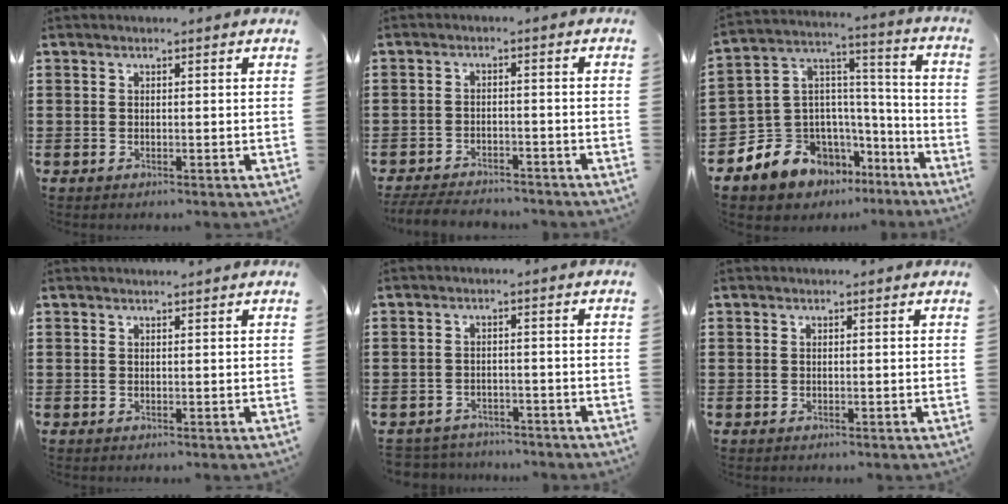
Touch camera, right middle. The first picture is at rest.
{"total": 4.1, "force": [-3.9, 0.8, 0.6], "torque": [-0.016, 0.003, -0.084]}
{"total": 8.7, "force": [-6.4, 6.0, -0.1], "torque": [-0.043, -0.015, -0.125]}
{"total": 0.5, "force": [0.5, 0.0, 0.0], "torque": [-0.002, 0.000, 0.010]}
{"total": 2.9, "force": [-2.9, 0.6, -0.3], "torque": [-0.002, 0.001, -0.064]}
{"total": 0.0}